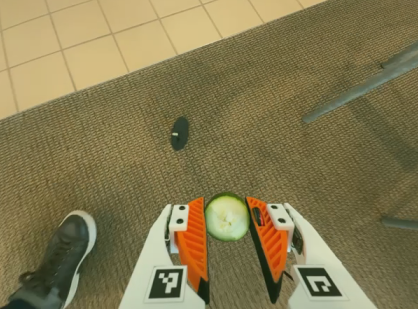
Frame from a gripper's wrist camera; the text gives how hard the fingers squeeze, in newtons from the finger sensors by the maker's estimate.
{"total": 7.0, "left": 7.0, "right": 7.0}